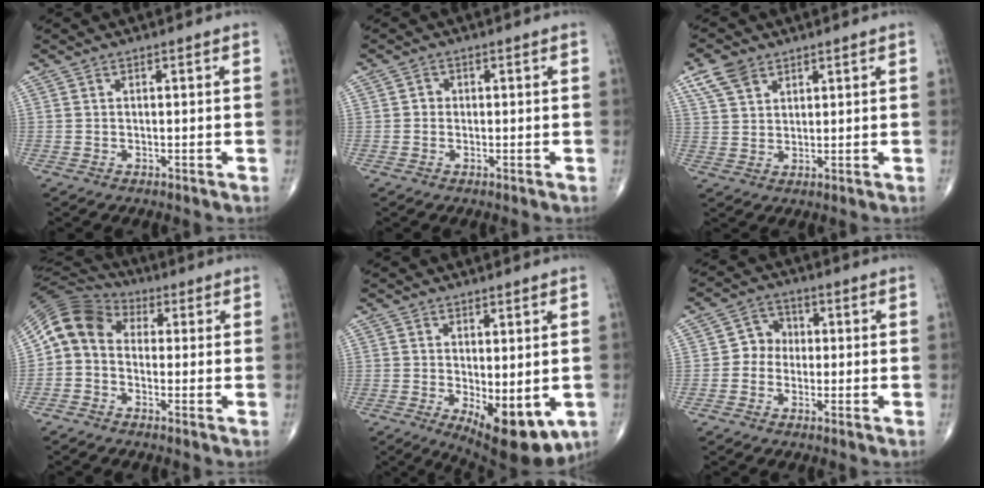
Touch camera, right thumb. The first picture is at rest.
{"total": 1.1, "force": [-0.1, 1.1, 0.3], "torque": [0.003, 0.004, -0.004]}
{"total": 5.8, "force": [3.5, 3.6, 2.8], "torque": [-0.046, -0.006, 0.074]}
{"total": 9.2, "force": [0.0, 7.2, 5.7], "torque": [-0.097, 0.032, -0.021]}
{"total": 11.1, "force": [-2.9, 4.7, 9.7], "torque": [-0.116, -0.020, -0.027]}
{"total": 4.4, "force": [-0.6, 4.0, 1.8], "torque": [-0.002, 0.016, -0.023]}